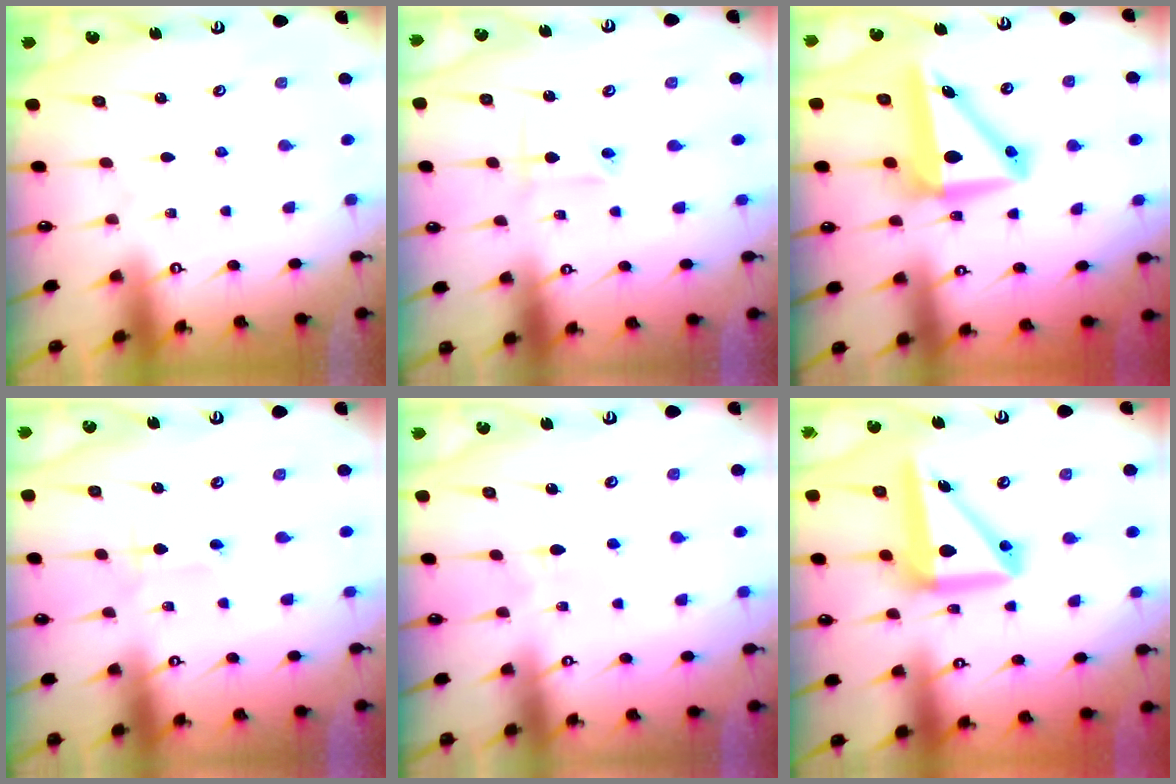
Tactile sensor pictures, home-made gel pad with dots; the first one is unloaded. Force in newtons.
{"total": 2.5, "press": 2.3, "slide": 1.1}
{"total": 9.2, "press": 8.9, "slide": 2.4}
{"total": 2.0, "press": 2.0, "slide": 0.1}
{"total": 4.3, "press": 4.2, "slide": 0.6}
{"total": 12.8, "press": 12.7, "slide": 2.1}